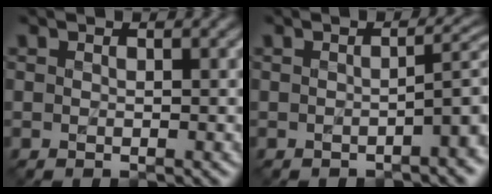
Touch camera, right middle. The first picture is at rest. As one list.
[{"total": 3.8, "force": [-1.5, 1.2, 3.3], "torque": [-0.040, 0.009, -0.022]}]